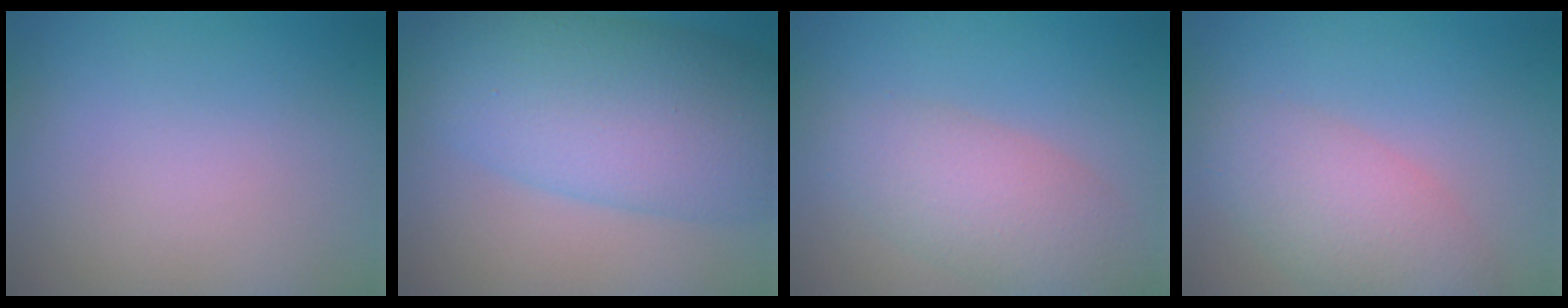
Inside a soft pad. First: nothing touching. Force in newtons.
{"total": 10.4, "press": 10.4, "slide": 0.4}
{"total": 4.4, "press": 4.4, "slide": 0.1}
{"total": 4.4, "press": 4.4, "slide": 0.2}